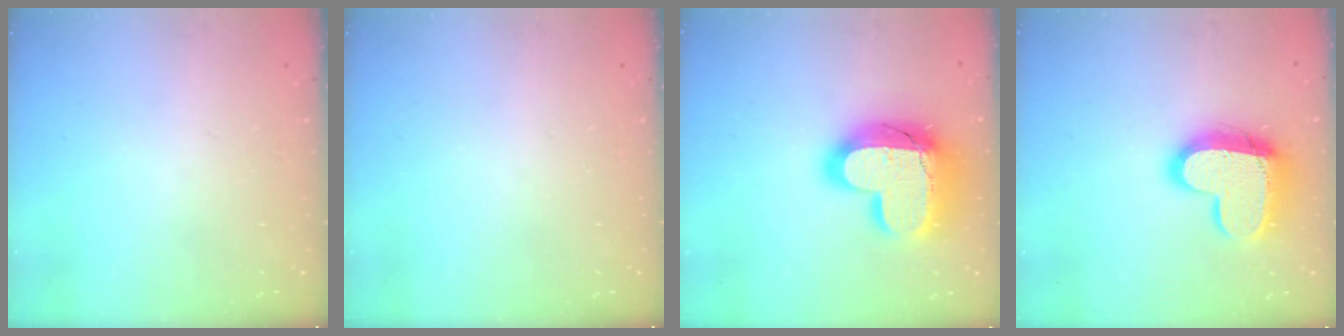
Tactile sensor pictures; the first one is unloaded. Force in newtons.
{"total": 0.0}
{"total": 22.3, "press": 22.3, "slide": 1.5}
{"total": 16.2, "press": 16.2, "slide": 1.4}